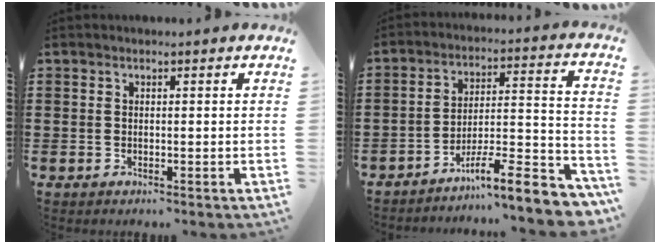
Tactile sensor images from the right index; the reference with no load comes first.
{"total": 8.4, "force": [-6.6, 1.0, 5.1], "torque": [-0.077, -0.001, -0.127]}